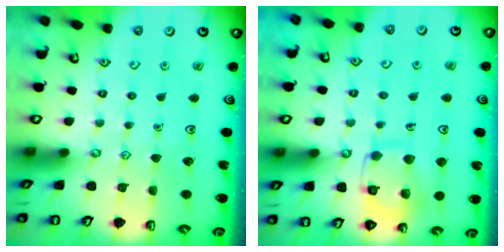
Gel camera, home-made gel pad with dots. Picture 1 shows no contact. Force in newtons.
{"total": 11.2, "press": 11.2, "slide": 0.6}